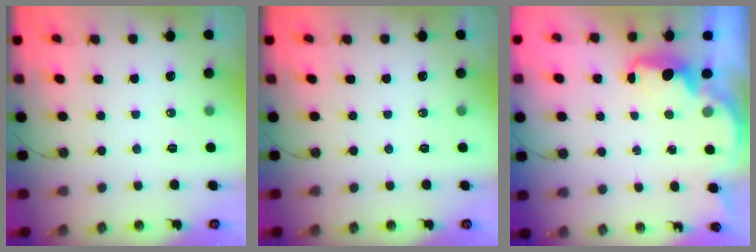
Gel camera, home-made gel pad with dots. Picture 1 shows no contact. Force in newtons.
{"total": 0.0}
{"total": 2.5, "press": 2.3, "slide": 0.8}